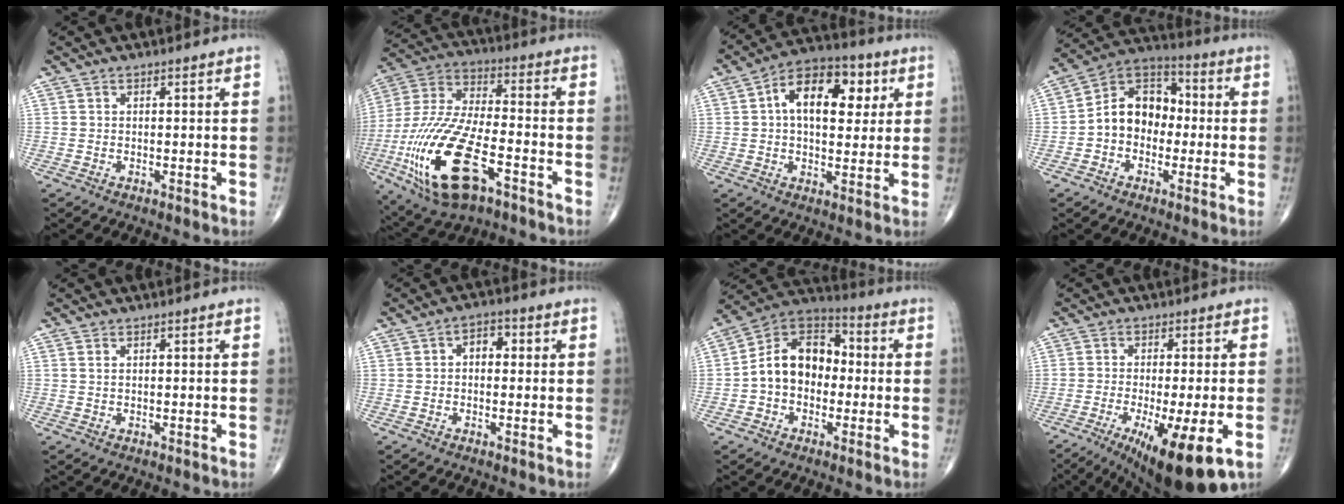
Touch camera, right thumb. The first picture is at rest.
{"total": 23.7, "force": [-9.2, 10.0, 19.4], "torque": [-0.433, 0.016, -0.161]}
{"total": 14.7, "force": [3.6, 8.6, 11.3], "torque": [-0.146, 0.015, 0.050]}
{"total": 12.2, "force": [-1.0, 9.2, 7.8], "torque": [-0.097, 0.041, -0.033]}
{"total": 0.6, "force": [0.3, 0.3, 0.4], "torque": [-0.010, 0.006, 0.008]}
{"total": 3.9, "force": [0.4, 2.6, 2.9], "torque": [-0.025, 0.015, -0.001]}
{"total": 13.7, "force": [-0.9, 10.0, 9.3], "torque": [-0.130, 0.043, -0.032]}
{"total": 15.0, "force": [-6.3, 3.4, 13.2], "torque": [-0.182, -0.017, -0.086]}